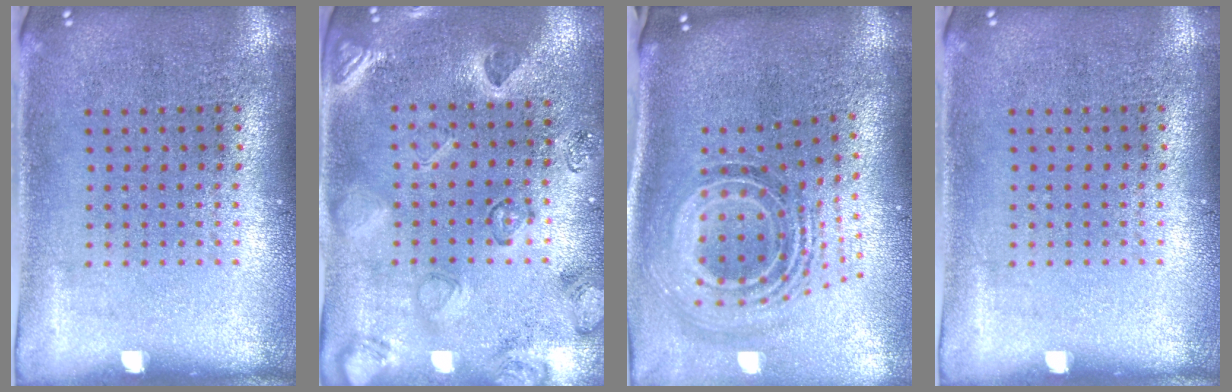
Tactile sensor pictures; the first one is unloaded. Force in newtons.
{"total": 2.3, "press": 2.0, "slide": 1.1}
{"total": 2.0, "press": 1.4, "slide": 1.3}
{"total": 0.0}